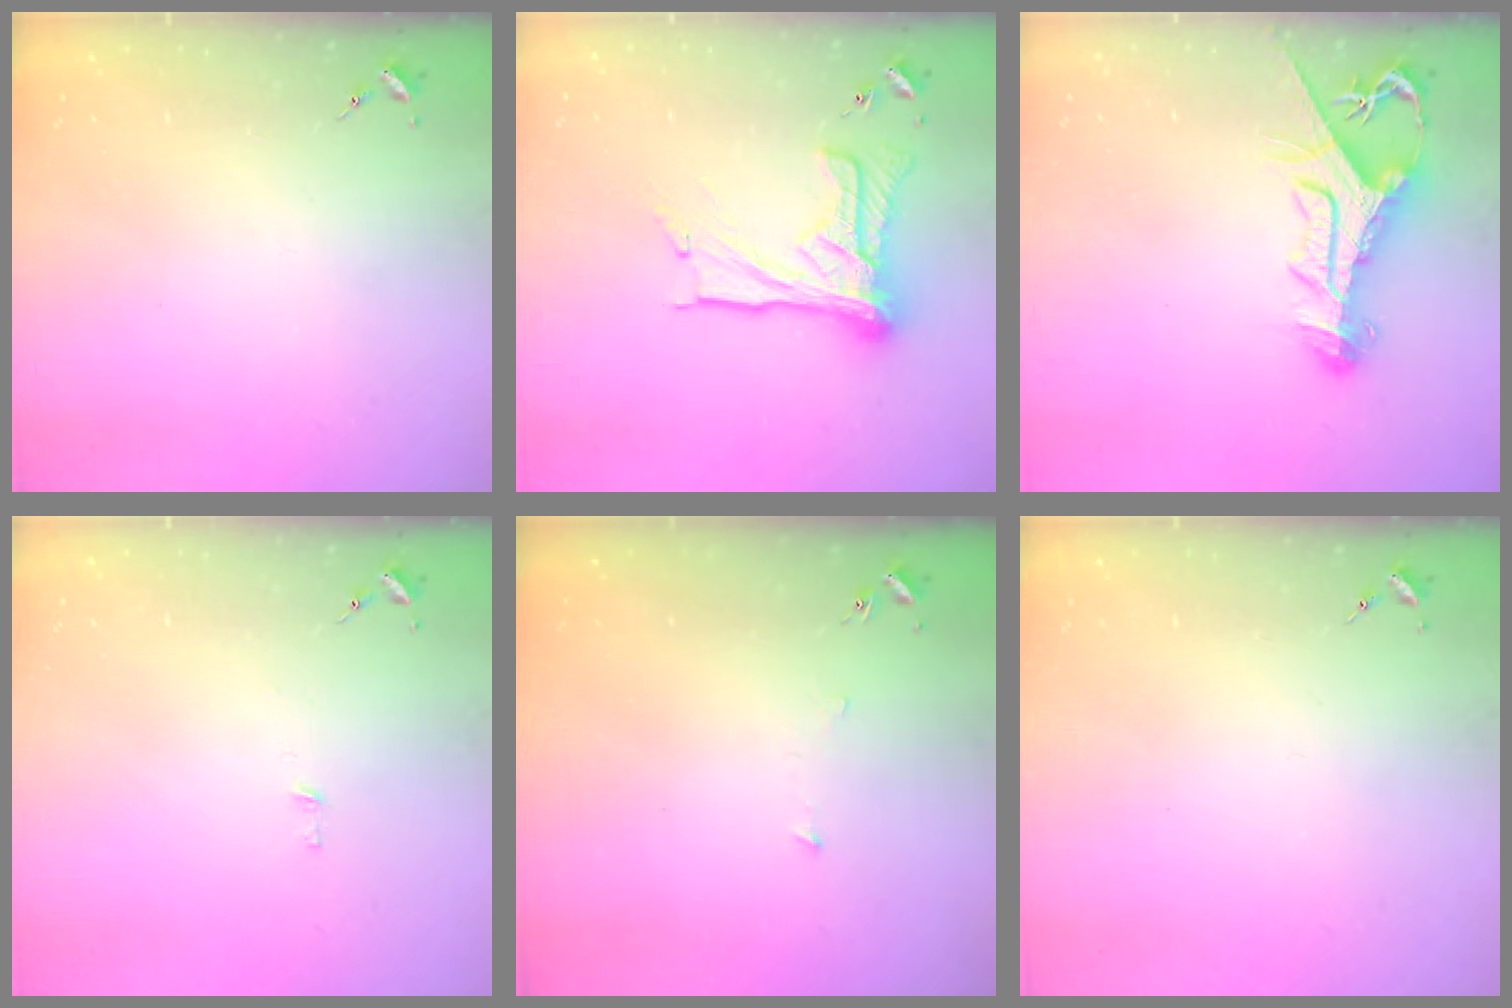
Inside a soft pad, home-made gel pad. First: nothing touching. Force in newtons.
{"total": 19.5, "press": 19.5, "slide": 1.2}
{"total": 11.9, "press": 11.8, "slide": 1.3}
{"total": 2.8, "press": 2.8, "slide": 0.2}
{"total": 3.3, "press": 3.3, "slide": 0.3}
{"total": 0.0}